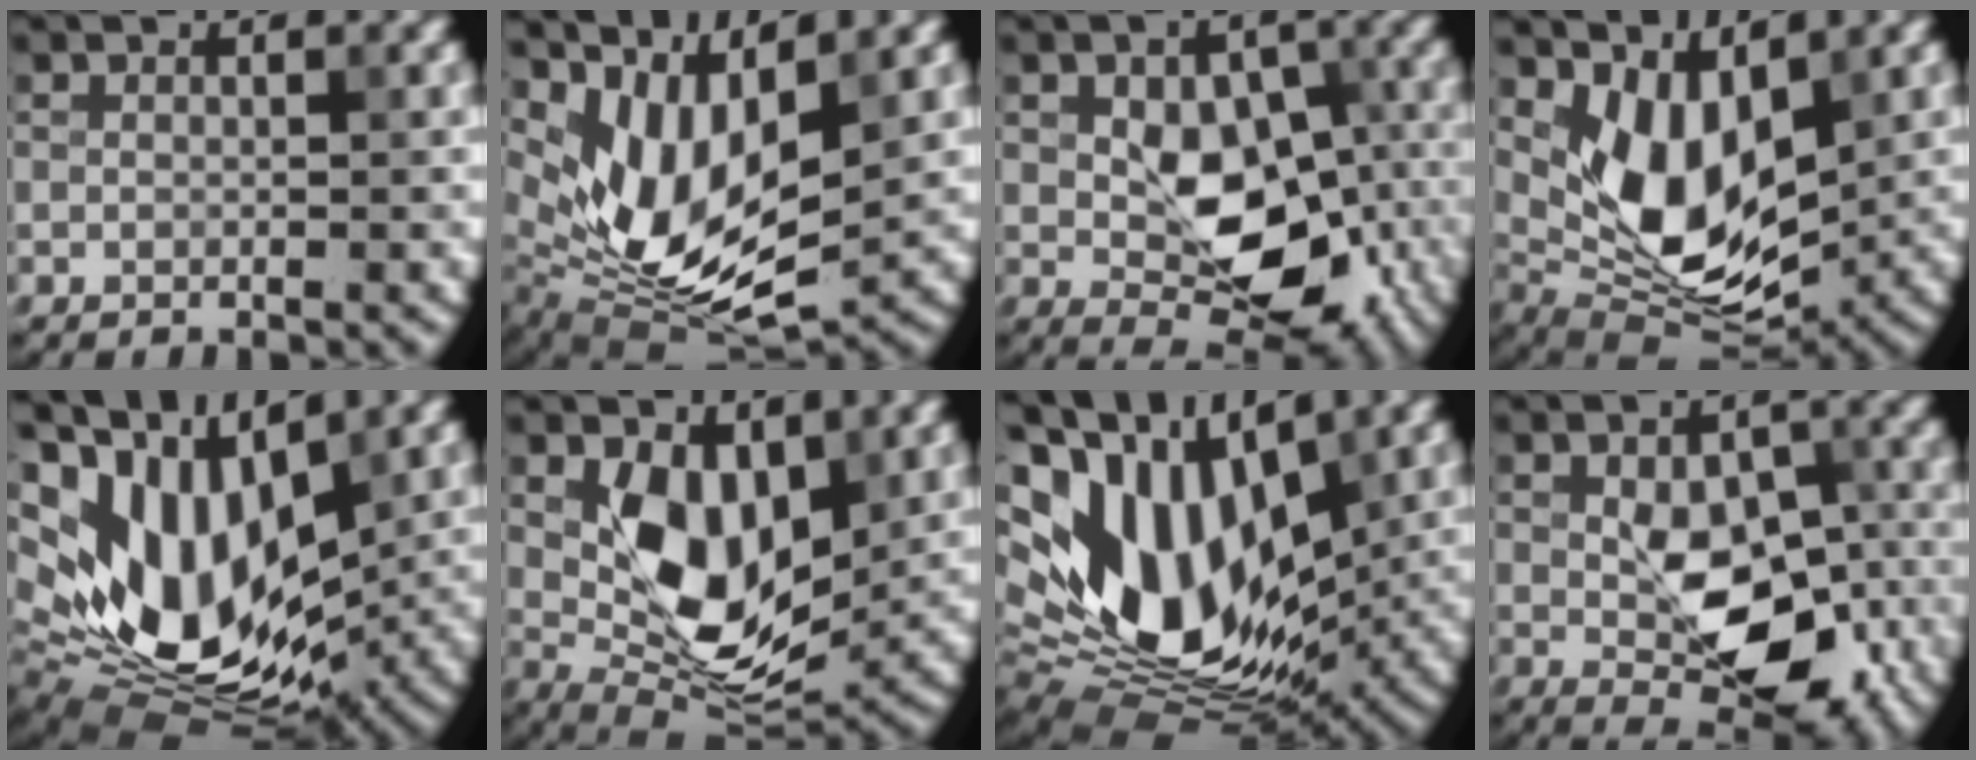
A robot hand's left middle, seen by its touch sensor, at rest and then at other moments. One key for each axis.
{"total": 8.7, "fx": 2.3, "fy": 4.6, "fz": 7.0, "tx": -0.149, "ty": -0.020, "tz": 0.052}
{"total": 8.7, "fx": -1.4, "fy": 5.2, "fz": 6.8, "tx": -0.107, "ty": 0.000, "tz": -0.019}
{"total": 7.6, "fx": 1.8, "fy": 4.2, "fz": 6.2, "tx": -0.124, "ty": -0.024, "tz": 0.038}
{"total": 13.7, "fx": 2.6, "fy": 8.4, "fz": 10.5, "tx": -0.210, "ty": 0.000, "tz": 0.045}
{"total": 7.2, "fx": 1.3, "fy": 4.2, "fz": 5.8, "tx": -0.104, "ty": -0.018, "tz": 0.027}
{"total": 15.2, "fx": 2.0, "fy": 9.5, "fz": 11.6, "tx": -0.240, "ty": 0.005, "tz": 0.029}
{"total": 8.4, "fx": -1.4, "fy": 4.7, "fz": 6.8, "tx": -0.111, "ty": -0.004, "tz": -0.021}